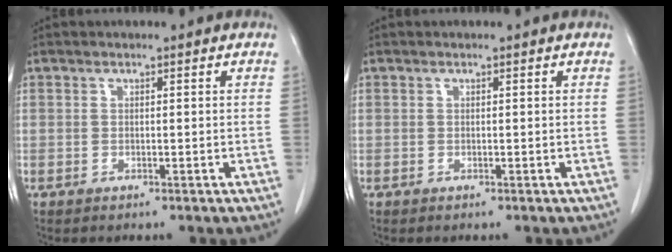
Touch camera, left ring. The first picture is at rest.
{"total": 0.0}